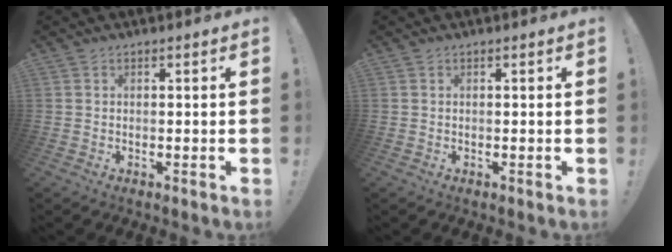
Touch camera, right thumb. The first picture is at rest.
{"total": 0.0}